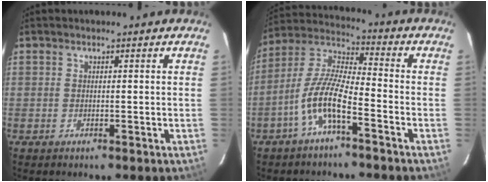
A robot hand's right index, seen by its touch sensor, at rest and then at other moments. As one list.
[{"total": 9.7, "force": [-4.9, 2.2, 8.1], "torque": [-0.178, 0.008, -0.096]}]